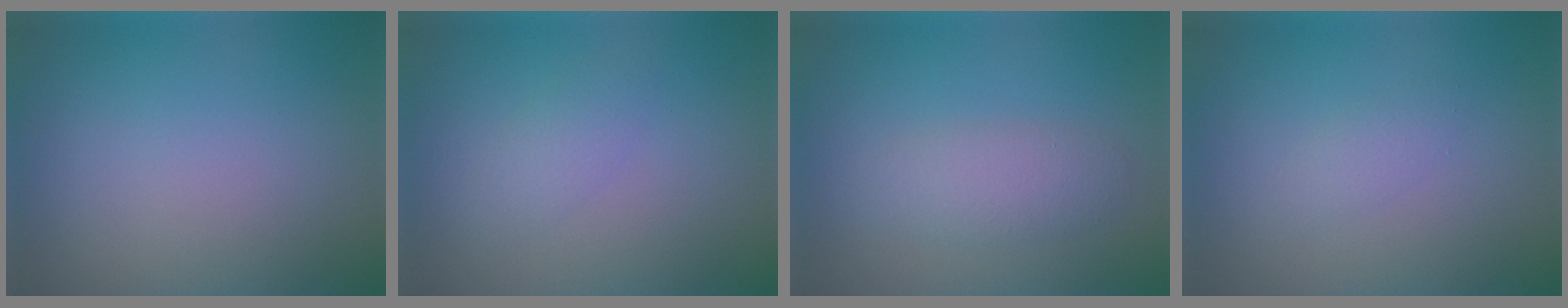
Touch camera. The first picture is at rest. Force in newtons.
{"total": 1.6, "press": 1.6, "slide": 0.0}
{"total": 2.6, "press": 2.6, "slide": 0.2}
{"total": 1.1, "press": 1.1, "slide": 0.1}